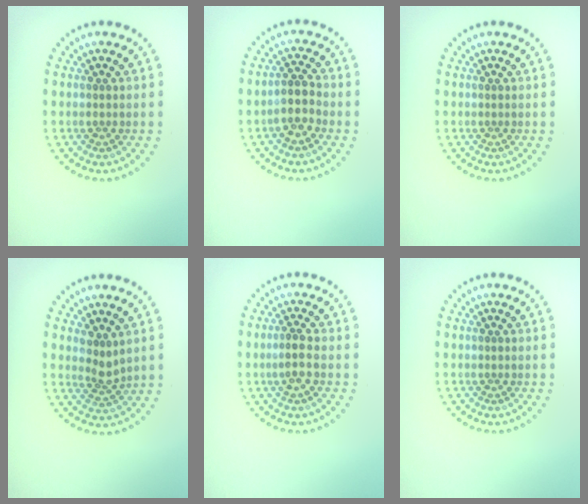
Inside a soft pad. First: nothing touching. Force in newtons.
{"total": 2.6, "press": 2.2, "slide": 1.3}
{"total": 0.0}
{"total": 1.9, "press": 1.4, "slide": 1.3}
{"total": 1.9, "press": 1.6, "slide": 1.0}
{"total": 0.0}